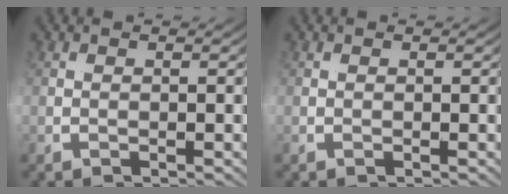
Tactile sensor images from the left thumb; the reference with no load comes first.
{"total": 0.0}